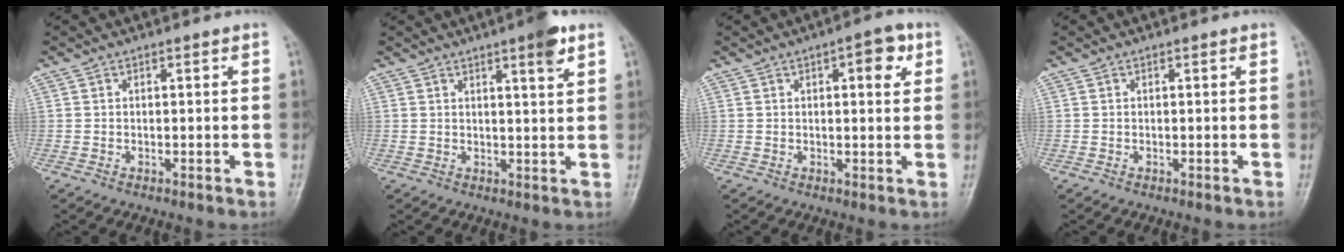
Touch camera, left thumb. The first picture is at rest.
{"total": 4.9, "force": [2.9, 0.6, 3.9], "torque": [-0.051, -0.015, 0.039]}
{"total": 5.6, "force": [2.1, 2.2, 4.7], "torque": [-0.047, -0.001, 0.021]}
{"total": 0.0}